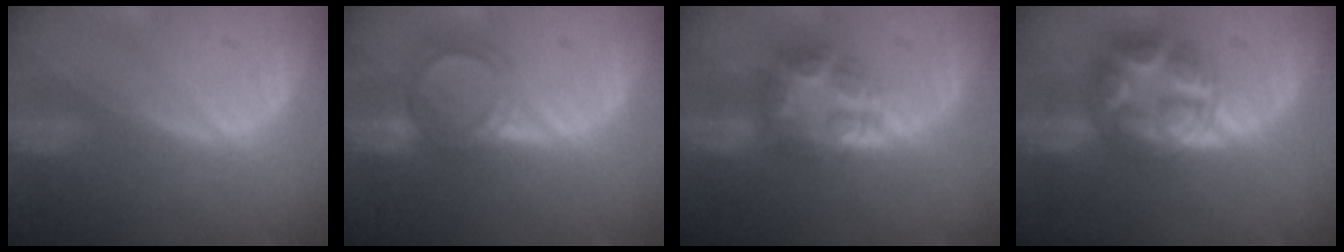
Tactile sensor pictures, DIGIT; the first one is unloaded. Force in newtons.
{"total": 6.0, "press": 5.3, "slide": 2.8}
{"total": 7.7, "press": 6.7, "slide": 3.7}
{"total": 8.9, "press": 8.9, "slide": 0.5}